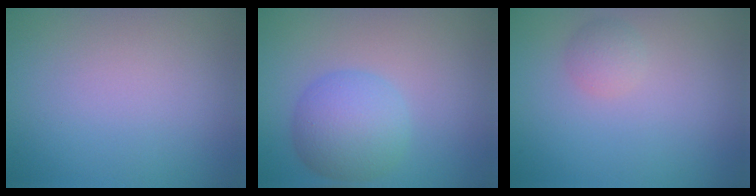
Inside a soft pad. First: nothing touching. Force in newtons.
{"total": 5.2, "press": 5.2, "slide": 0.1}
{"total": 1.4, "press": 1.4, "slide": 0.0}